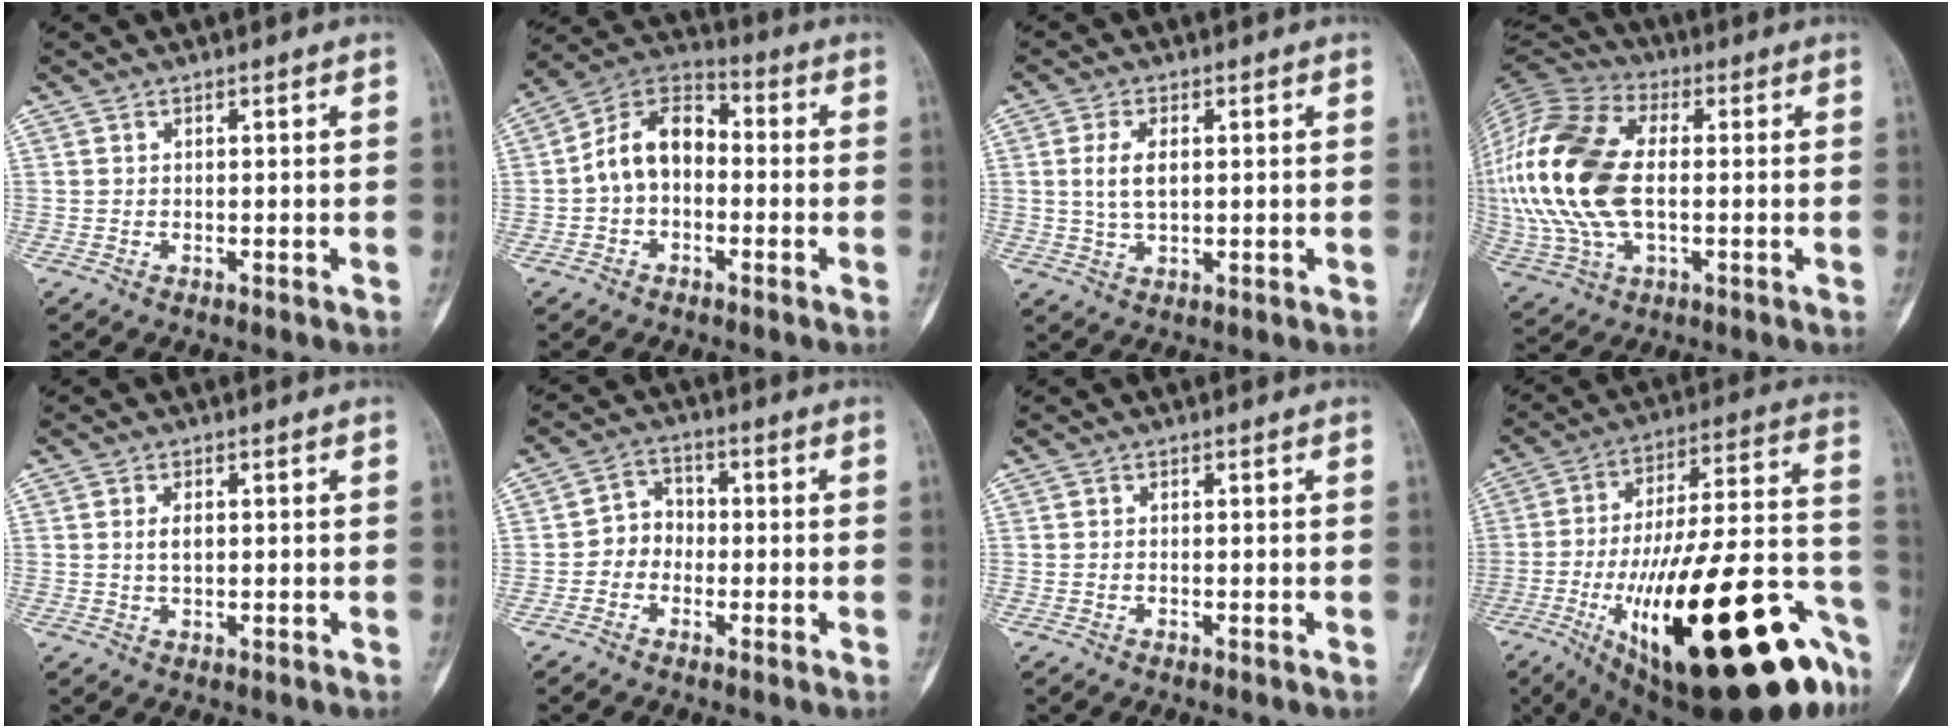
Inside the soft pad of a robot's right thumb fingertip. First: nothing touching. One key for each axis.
{"total": 11.0, "fx": -0.9, "fy": 7.6, "fz": 7.9, "tx": -0.121, "ty": 0.038, "tz": -0.033}
{"total": 4.8, "fx": 0.9, "fy": 2.4, "fz": 4.1, "tx": -0.088, "ty": -0.002, "tz": 0.017}
{"total": 21.9, "fx": 0.3, "fy": 12.4, "fz": 18.0, "tx": -0.411, "ty": 0.008, "tz": 0.004}
{"total": 2.1, "fx": 0.4, "fy": 1.0, "fz": 1.8, "tx": -0.034, "ty": -0.001, "tz": 0.005}
{"total": 4.4, "fx": -1.2, "fy": 3.8, "fz": 1.9, "tx": -0.005, "ty": 0.020, "tz": -0.040}
{"total": 0.0}
{"total": 39.2, "fx": -16.3, "fy": 12.2, "fz": 33.4, "tx": -0.449, "ty": 0.045, "tz": -0.239}